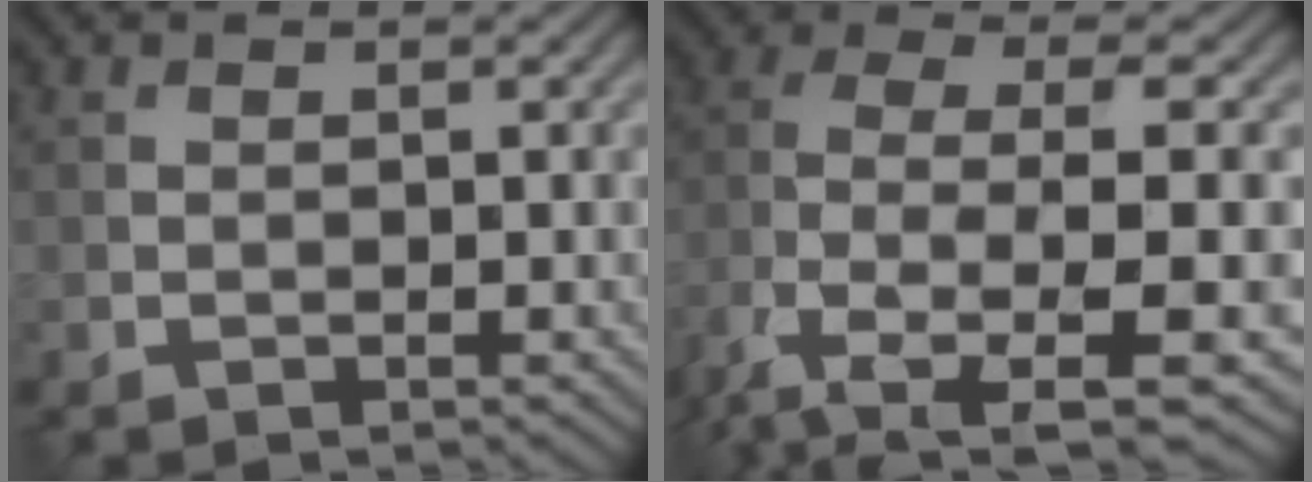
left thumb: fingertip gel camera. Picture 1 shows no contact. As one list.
[{"total": 9.3, "force": [-3.1, 3.8, 7.9], "torque": [-0.170, -0.013, -0.062]}]